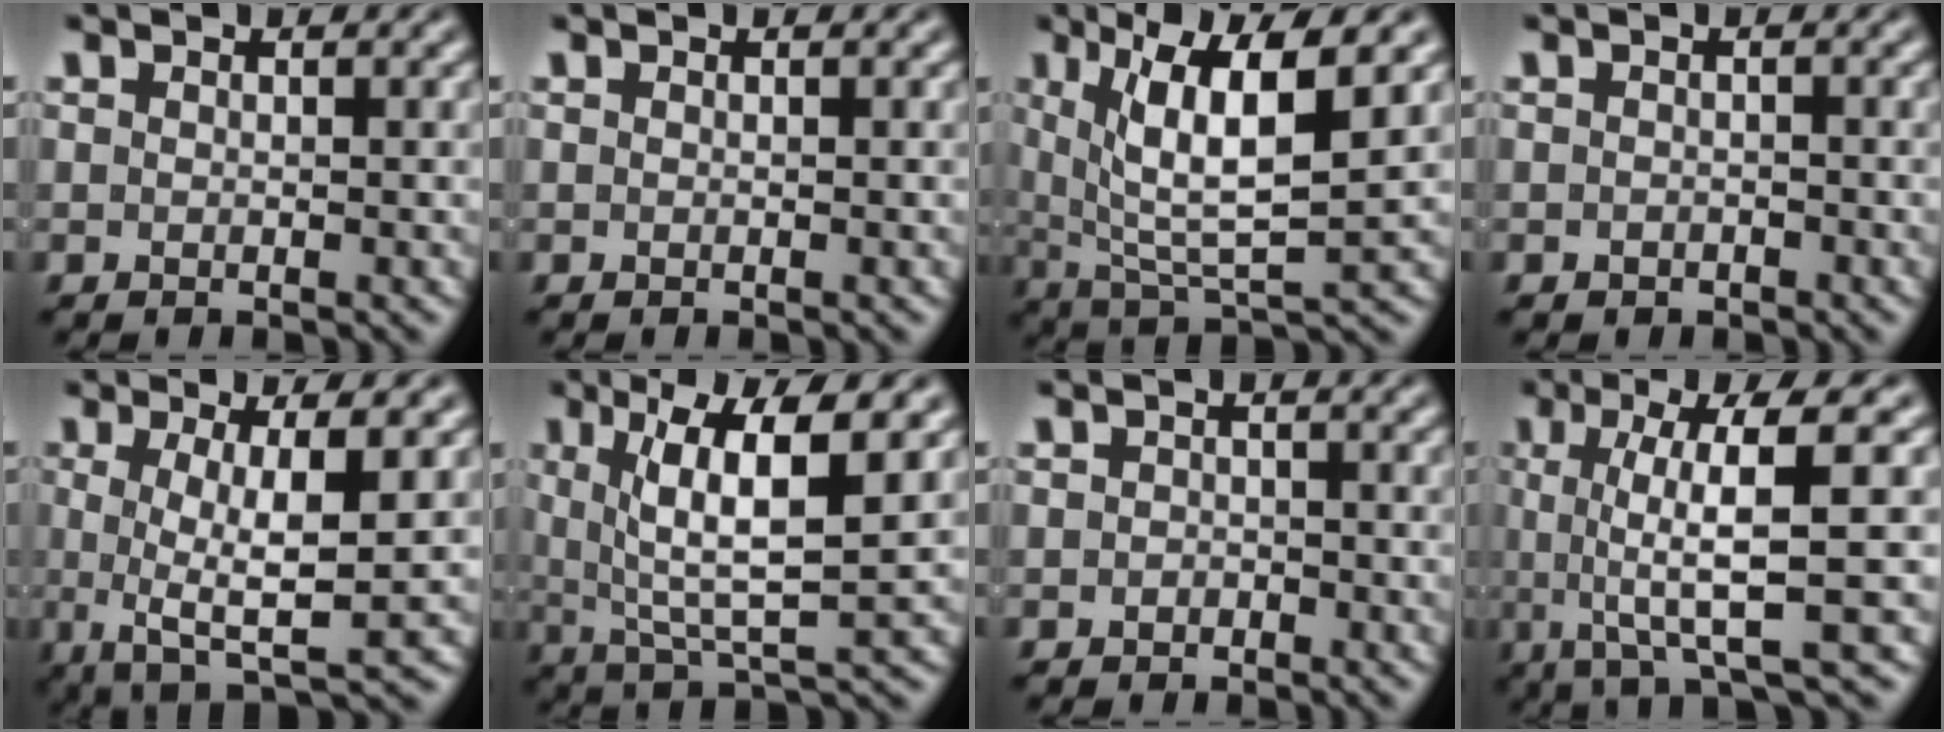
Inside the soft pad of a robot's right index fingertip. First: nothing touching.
{"total": 0.0}
{"total": 8.2, "force": [1.8, 3.6, 7.1], "torque": [-0.124, -0.010, 0.043]}
{"total": 0.8, "force": [-0.8, 0.3, 0.0], "torque": [-0.001, -0.011, -0.006]}
{"total": 6.4, "force": [-0.8, 1.6, 6.2], "torque": [-0.105, -0.025, 0.005]}
{"total": 7.2, "force": [2.0, 2.3, 6.5], "torque": [-0.098, -0.002, 0.040]}
{"total": 1.2, "force": [-1.1, 0.4, -0.3], "torque": [0.007, -0.012, -0.013]}
{"total": 6.7, "force": [-0.2, 0.9, 6.6], "torque": [-0.112, -0.017, 0.007]}